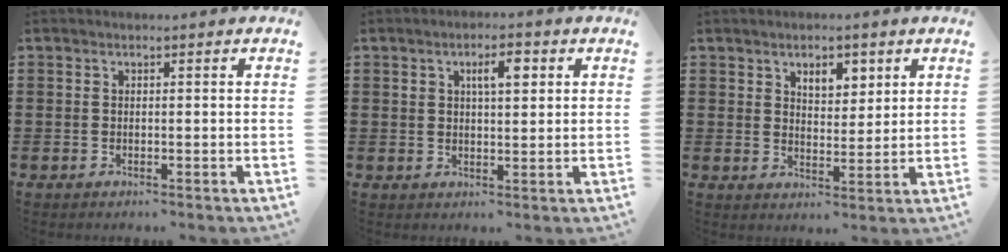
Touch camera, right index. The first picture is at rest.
{"total": 4.0, "force": [1.5, 1.5, 3.4], "torque": [-0.048, 0.002, 0.018]}
{"total": 4.2, "force": [2.6, 2.4, 2.3], "torque": [-0.038, 0.005, 0.043]}